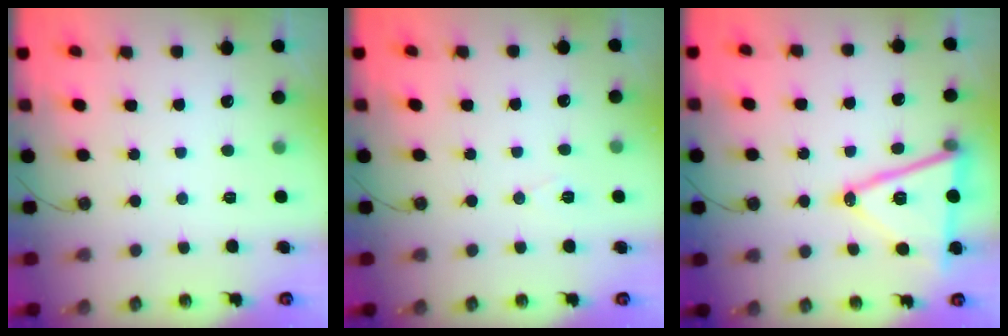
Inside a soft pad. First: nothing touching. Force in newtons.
{"total": 5.7, "press": 3.5, "slide": 4.4}
{"total": 16.6, "press": 16.2, "slide": 3.7}